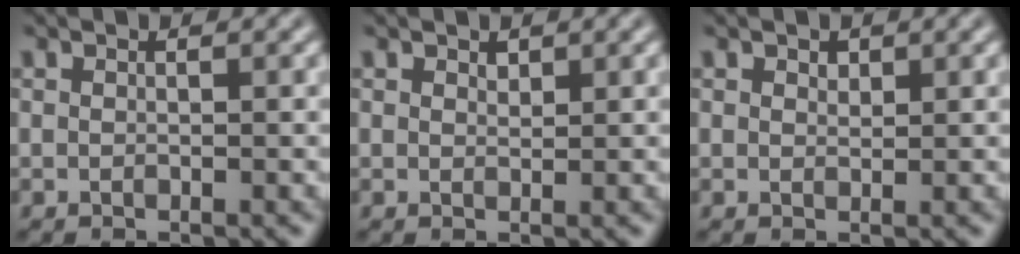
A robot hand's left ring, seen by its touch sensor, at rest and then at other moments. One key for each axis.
{"total": 0.7, "fx": 0.6, "fy": 0.3, "fz": 0.2, "tx": -0.003, "ty": -0.002, "tz": 0.010}
{"total": 0.8, "fx": 0.6, "fy": 0.5, "fz": 0.2, "tx": -0.004, "ty": -0.001, "tz": 0.009}